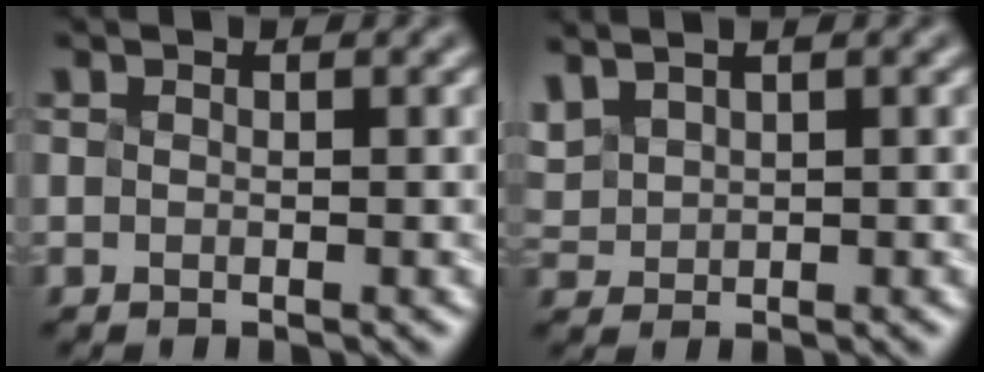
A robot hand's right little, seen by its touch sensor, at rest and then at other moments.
{"total": 2.0, "force": [1.9, 0.5, 0.6], "torque": [-0.040, 0.023, 0.054]}